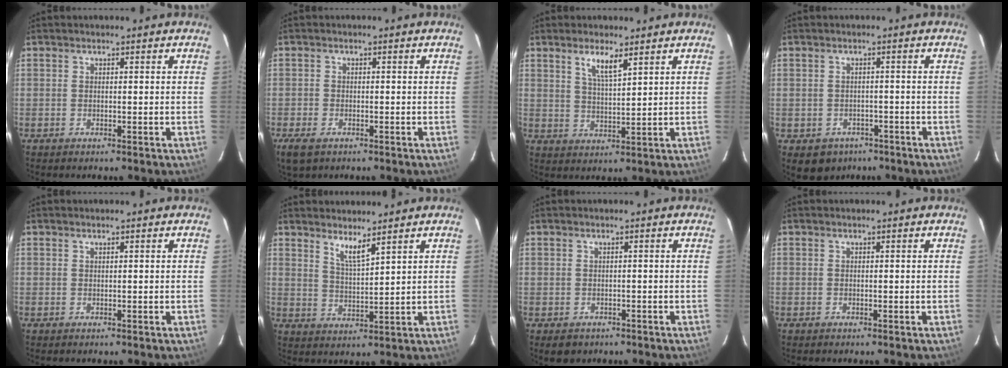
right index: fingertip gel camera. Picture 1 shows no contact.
{"total": 4.4, "force": [-2.7, 2.4, 2.5], "torque": [-0.057, -0.013, -0.050]}
{"total": 4.9, "force": [3.0, 0.9, 3.7], "torque": [-0.071, -0.003, 0.058]}
{"total": 5.8, "force": [-3.3, 4.6, 1.3], "torque": [-0.029, 0.013, -0.033]}
{"total": 0.0}
{"total": 4.4, "force": [3.5, 0.3, 2.8], "torque": [-0.053, -0.006, 0.065]}
{"total": 2.5, "force": [-1.1, 2.2, 0.7], "torque": [-0.012, -0.001, -0.010]}
{"total": 0.0}